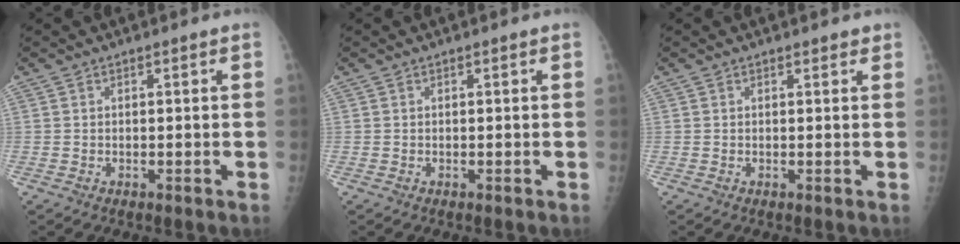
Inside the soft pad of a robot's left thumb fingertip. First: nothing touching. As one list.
[{"total": 0.0}, {"total": 0.9, "force": [0.7, 0.4, 0.3], "torque": [0.000, -0.004, 0.007]}]